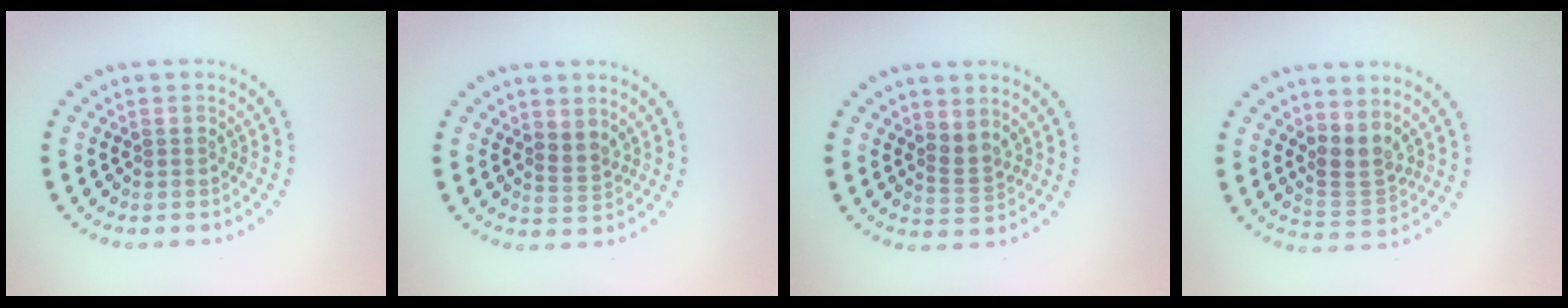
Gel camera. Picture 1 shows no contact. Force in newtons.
{"total": 1.7, "press": 1.2, "slide": 1.2}
{"total": 1.8, "press": 1.3, "slide": 1.3}
{"total": 2.5, "press": 1.9, "slide": 1.6}